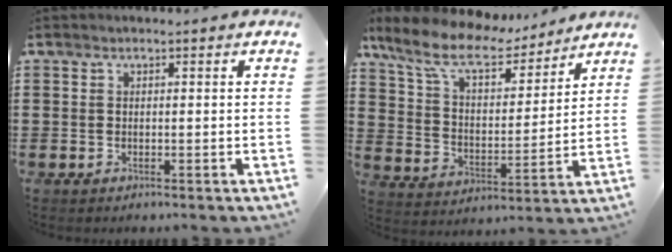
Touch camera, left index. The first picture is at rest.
{"total": 10.8, "force": [9.0, 3.0, 5.2], "torque": [-0.136, -0.039, 0.157]}